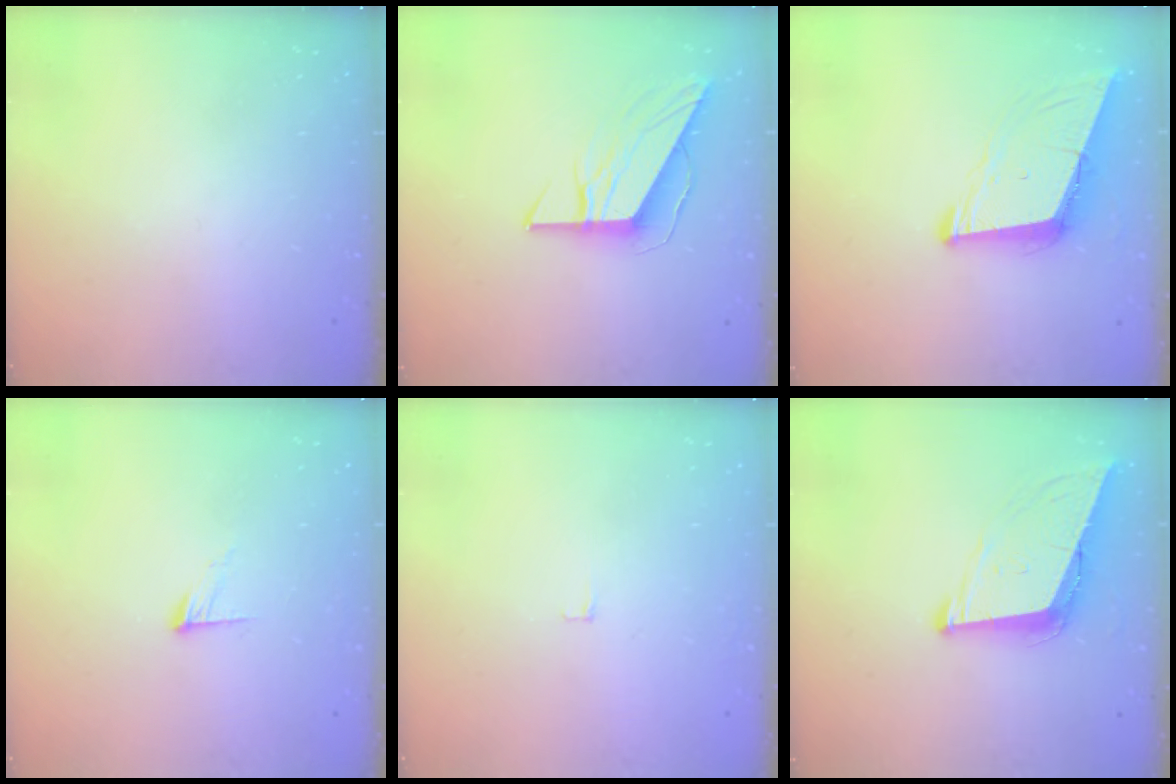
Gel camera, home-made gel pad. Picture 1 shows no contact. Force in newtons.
{"total": 11.1, "press": 11.0, "slide": 1.2}
{"total": 8.9, "press": 8.0, "slide": 3.7}
{"total": 6.8, "press": 6.8, "slide": 0.6}
{"total": 3.4, "press": 3.4, "slide": 0.3}
{"total": 9.3, "press": 9.0, "slide": 2.3}